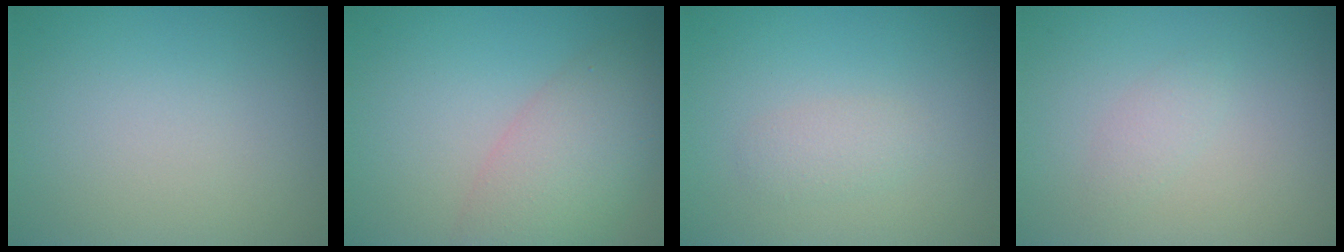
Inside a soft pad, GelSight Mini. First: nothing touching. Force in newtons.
{"total": 5.8, "press": 5.8, "slide": 0.4}
{"total": 1.4, "press": 1.4, "slide": 0.1}
{"total": 1.0, "press": 1.0, "slide": 0.0}